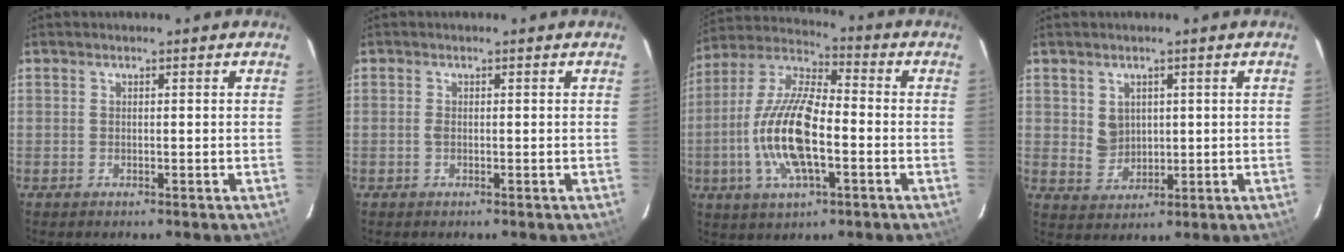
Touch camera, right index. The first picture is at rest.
{"total": 0.7, "force": [-0.1, 0.4, 0.6], "torque": [-0.014, 0.000, -0.003]}
{"total": 16.5, "force": [-3.7, 5.9, 15.0], "torque": [-0.307, -0.002, -0.077]}
{"total": 4.4, "force": [1.2, 3.8, 1.8], "torque": [-0.031, 0.003, 0.035]}